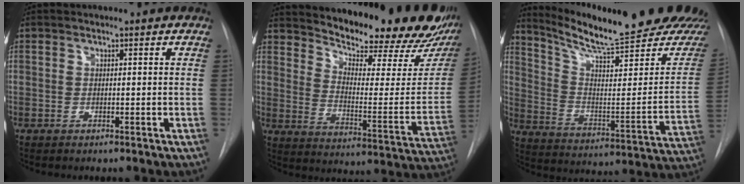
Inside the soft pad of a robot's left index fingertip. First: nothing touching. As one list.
[{"total": 25.2, "force": [21.9, 5.5, 11.2], "torque": [-0.175, -0.079, 0.276]}, {"total": 25.4, "force": [22.2, 1.8, 12.1], "torque": [-0.185, -0.086, 0.304]}]